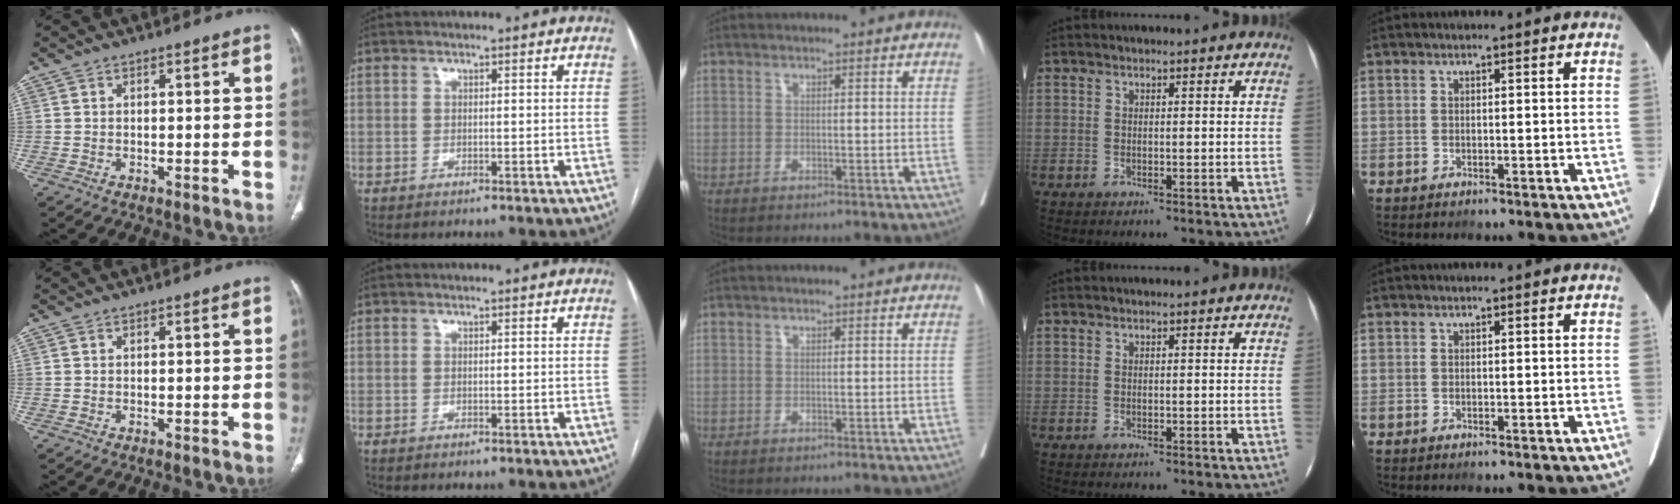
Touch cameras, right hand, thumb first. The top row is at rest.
{}